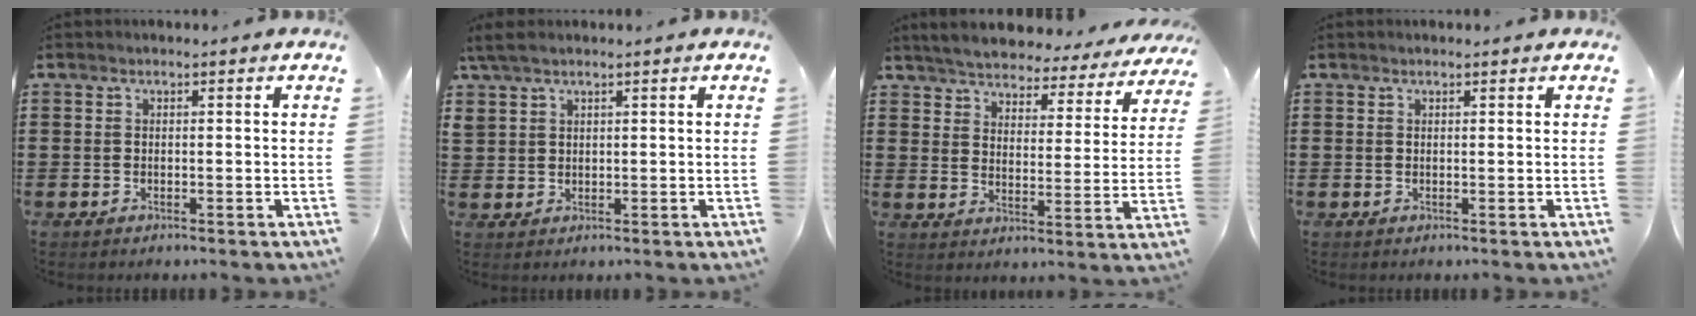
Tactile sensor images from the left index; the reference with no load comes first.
{"total": 2.6, "force": [1.9, 1.2, 1.4], "torque": [-0.032, 0.006, 0.035]}
{"total": 4.6, "force": [4.6, 0.2, 0.4], "torque": [-0.037, -0.037, 0.076]}
{"total": 0.6, "force": [0.4, 0.1, 0.4], "torque": [-0.007, 0.002, 0.008]}